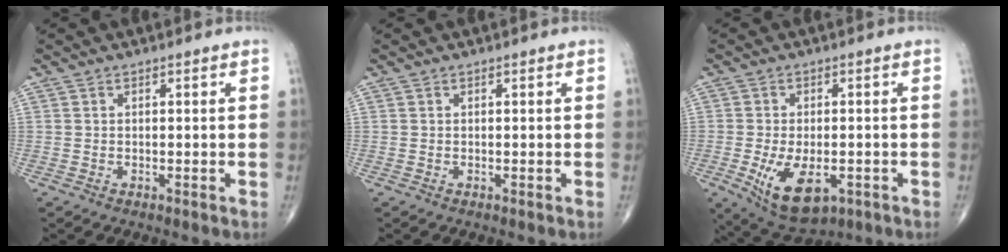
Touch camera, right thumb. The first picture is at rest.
{"total": 0.0}
{"total": 10.8, "force": [-3.5, 5.7, 8.5], "torque": [-0.141, -0.004, -0.043]}